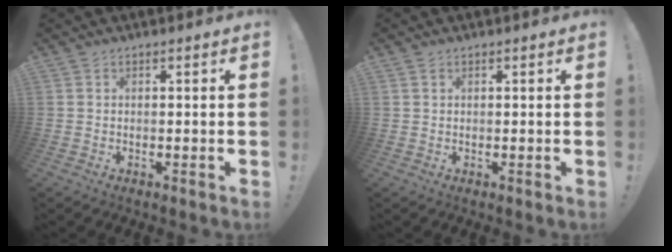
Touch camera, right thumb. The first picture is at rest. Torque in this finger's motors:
{"motor_torque": [-0.07, -0.17, 0.24, 0.02, 0.01]}